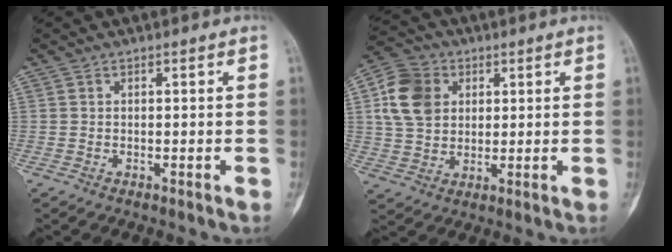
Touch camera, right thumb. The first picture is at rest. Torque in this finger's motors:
{"motor_torque": [-0.26, 0.77, 1.00, 0.29, 0.05]}